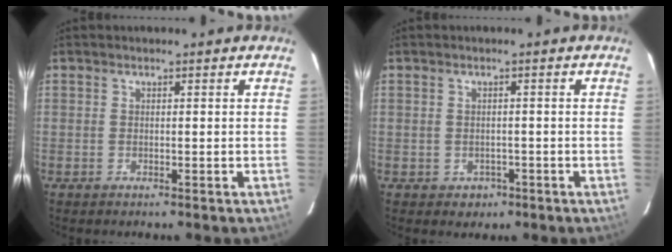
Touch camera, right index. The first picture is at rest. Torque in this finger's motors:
{"motor_torque": [0.07, -0.02, -0.06, -0.04]}